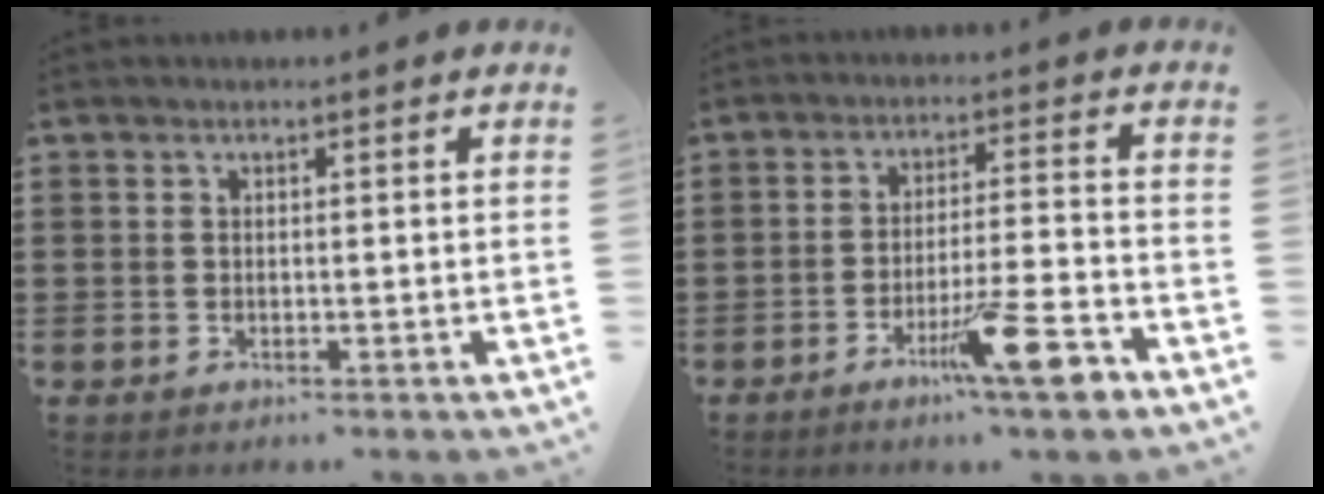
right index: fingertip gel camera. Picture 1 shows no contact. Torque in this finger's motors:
{"motor_torque": [0.57, -0.54, 0.34, 0.14]}